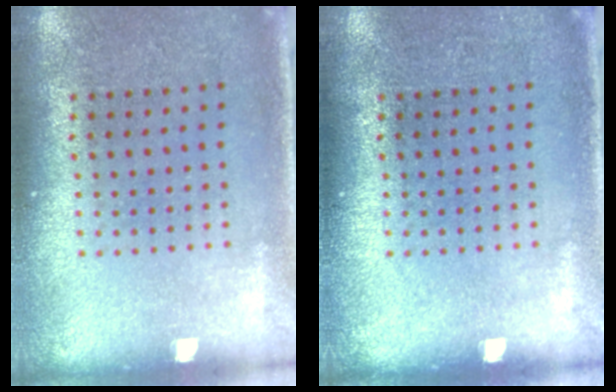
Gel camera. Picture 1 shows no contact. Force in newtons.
{"total": 0.0}